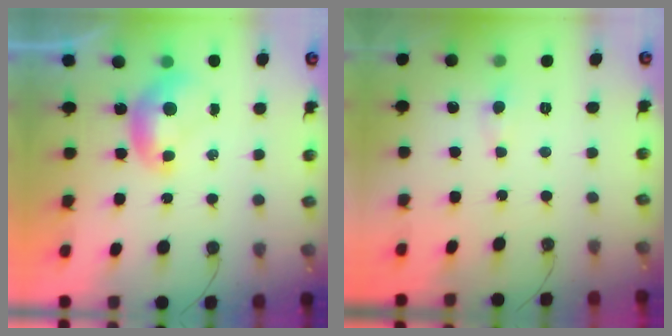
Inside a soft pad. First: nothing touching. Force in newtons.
{"total": 1.8, "press": 1.7, "slide": 0.7}